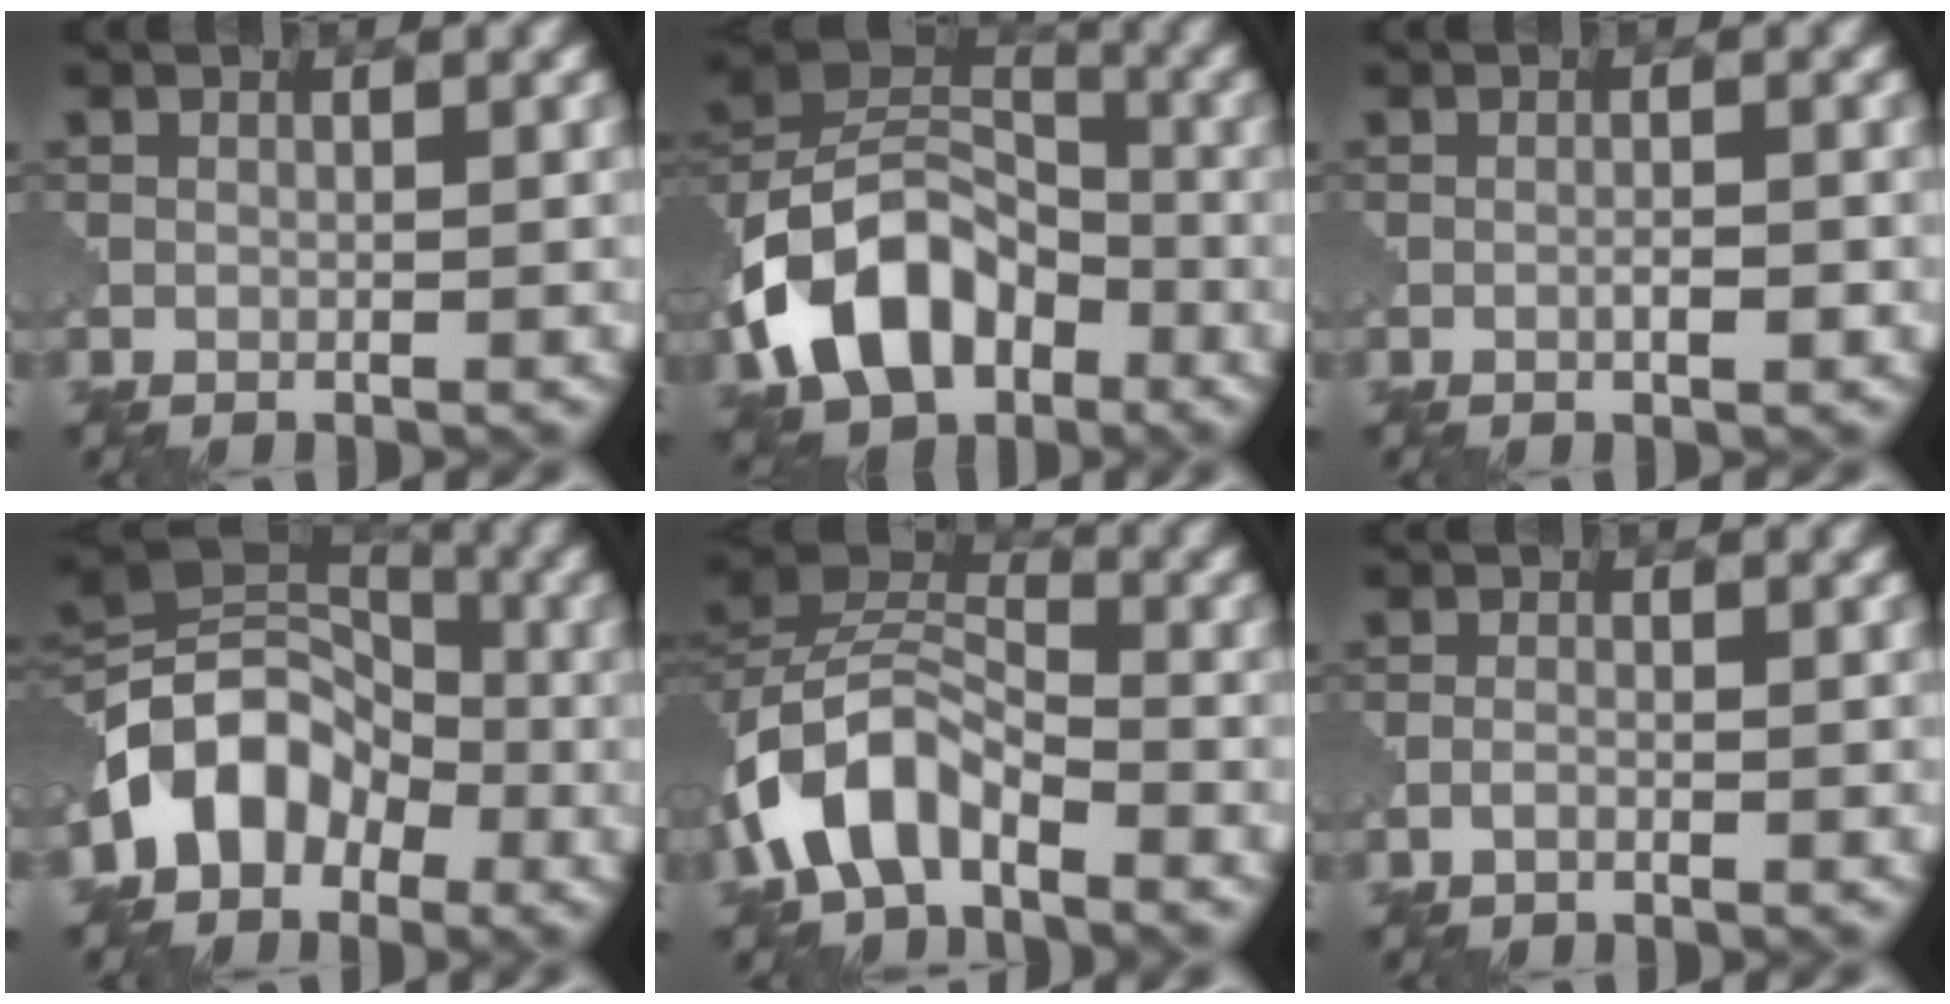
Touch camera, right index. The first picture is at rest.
{"total": 12.0, "force": [-4.9, 7.9, 7.5], "torque": [-0.147, 0.005, -0.103]}
{"total": 1.2, "force": [-0.4, 0.2, 1.1], "torque": [-0.019, 0.001, -0.008]}
{"total": 7.4, "force": [-3.3, 5.4, 3.8], "torque": [-0.054, 0.017, -0.082]}
{"total": 7.3, "force": [-3.7, 4.1, 4.8], "torque": [-0.096, 0.009, -0.085]}
{"total": 0.8, "force": [-0.5, 0.2, 0.5], "torque": [-0.012, 0.002, -0.013]}